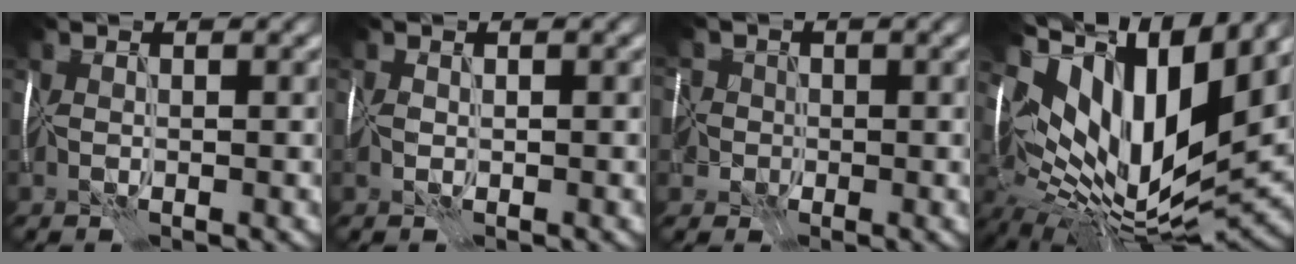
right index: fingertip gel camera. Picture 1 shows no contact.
{"total": 1.1, "force": [-0.2, 0.8, 0.7], "torque": [-0.016, 0.002, -0.005]}
{"total": 7.2, "force": [-1.6, 6.1, 3.4], "torque": [-0.066, 0.010, -0.070]}
{"total": 15.5, "force": [4.9, 7.0, 12.9], "torque": [-0.265, 0.014, 0.086]}